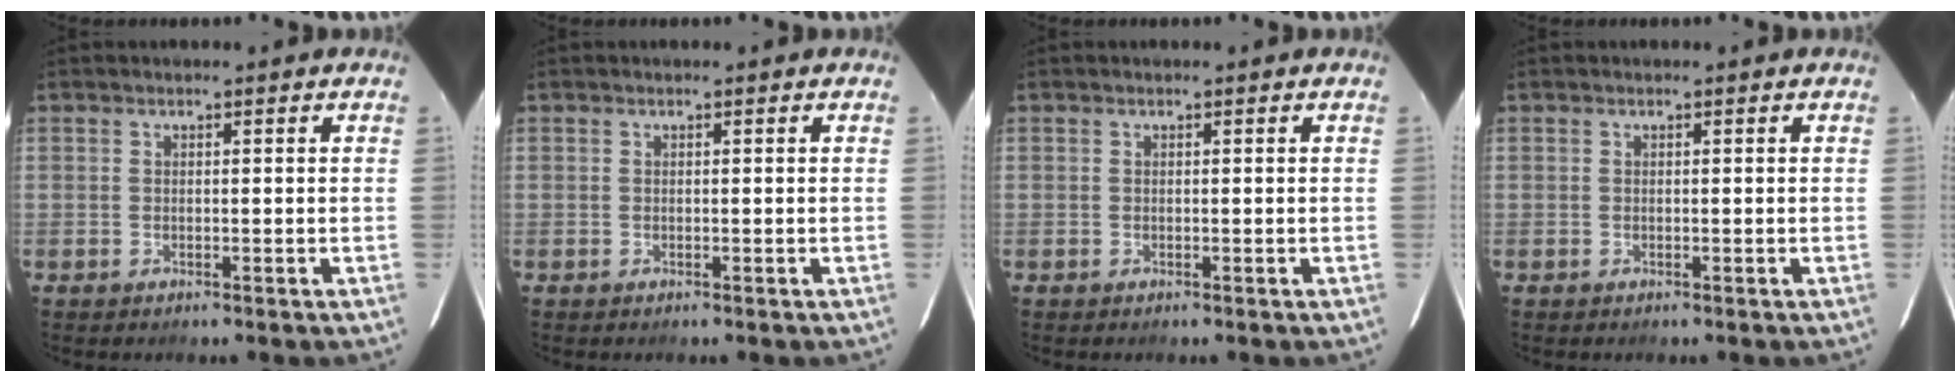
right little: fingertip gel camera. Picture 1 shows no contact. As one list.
[{"total": 0.0}, {"total": 0.0}, {"total": 0.0}]